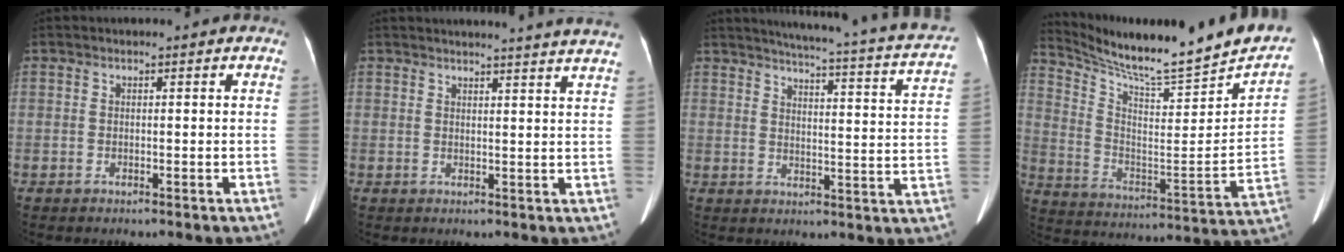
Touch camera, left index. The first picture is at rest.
{"total": 14.5, "force": [13.8, -1.1, 4.2], "torque": [-0.056, -0.047, 0.147]}
{"total": 21.9, "force": [19.3, 0.6, 10.3], "torque": [-0.139, -0.052, 0.219]}
{"total": 23.9, "force": [20.8, 1.0, 11.7], "torque": [-0.193, -0.067, 0.307]}